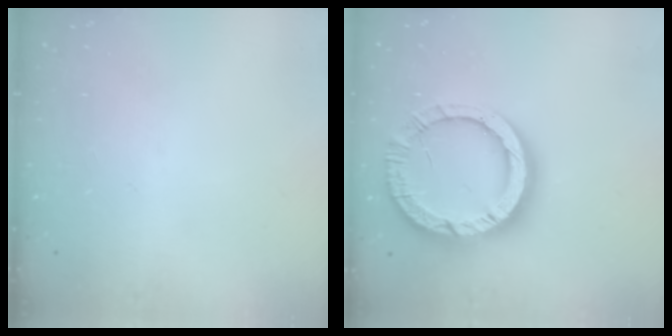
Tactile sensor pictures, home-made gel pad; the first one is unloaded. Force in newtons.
{"total": 17.5, "press": 17.4, "slide": 1.5}